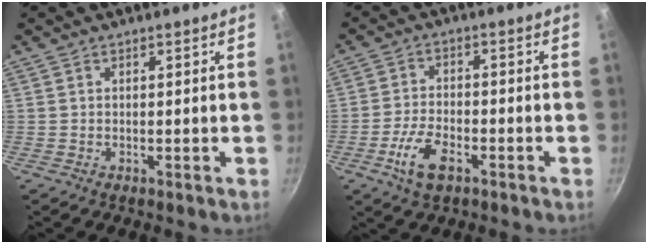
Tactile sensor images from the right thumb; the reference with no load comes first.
{"total": 7.6, "force": [-3.6, 3.6, 5.6], "torque": [-0.112, 0.017, -0.071]}